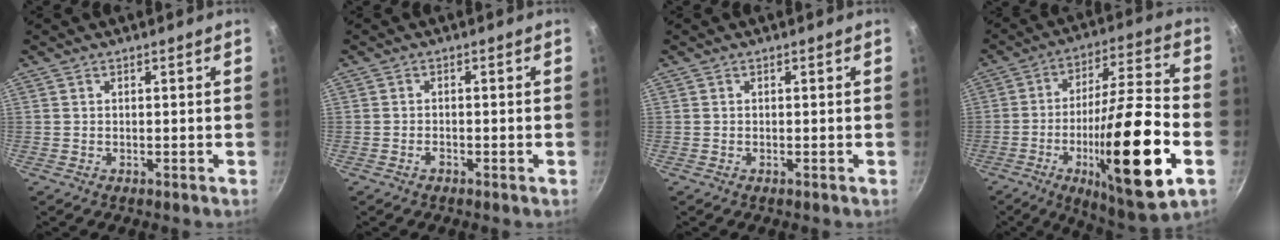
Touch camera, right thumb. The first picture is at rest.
{"total": 1.0, "force": [-0.7, 0.2, 0.7], "torque": [-0.019, 0.007, -0.017]}
{"total": 0.0}
{"total": 26.1, "force": [-8.0, 6.1, 24.1], "torque": [-0.376, 0.026, -0.123]}